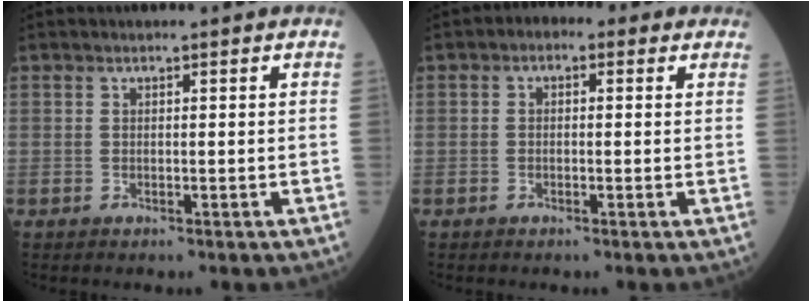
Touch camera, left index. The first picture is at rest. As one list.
[{"total": 3.0, "force": [1.0, 1.9, 2.2], "torque": [-0.030, 0.021, 0.004]}]